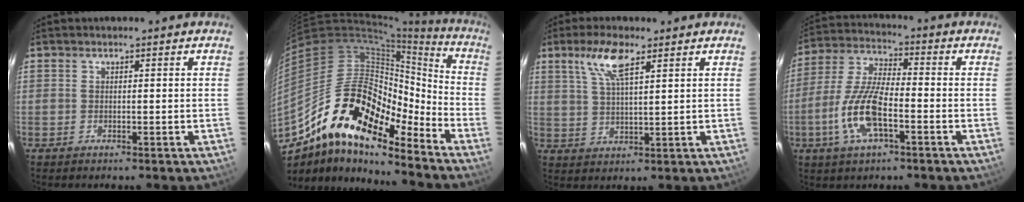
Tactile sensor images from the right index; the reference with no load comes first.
{"total": 21.5, "force": [-15.1, 7.5, 13.3], "torque": [-0.227, -0.015, -0.282]}
{"total": 7.0, "force": [4.1, 1.7, 5.4], "torque": [-0.110, 0.007, 0.082]}
{"total": 12.3, "force": [-4.5, 4.2, 10.7], "torque": [-0.231, -0.002, -0.089]}